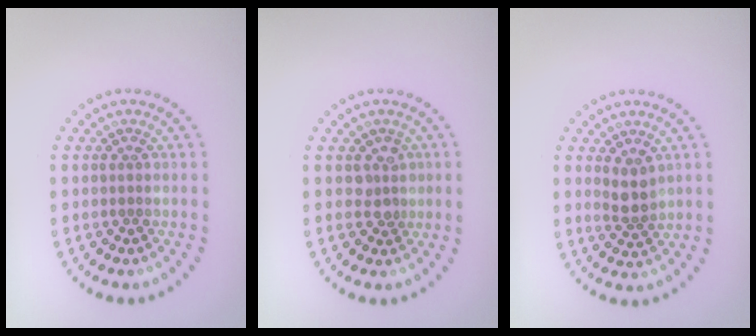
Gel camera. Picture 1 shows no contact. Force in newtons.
{"total": 1.8, "press": 1.6, "slide": 0.8}
{"total": 2.4, "press": 2.1, "slide": 1.2}